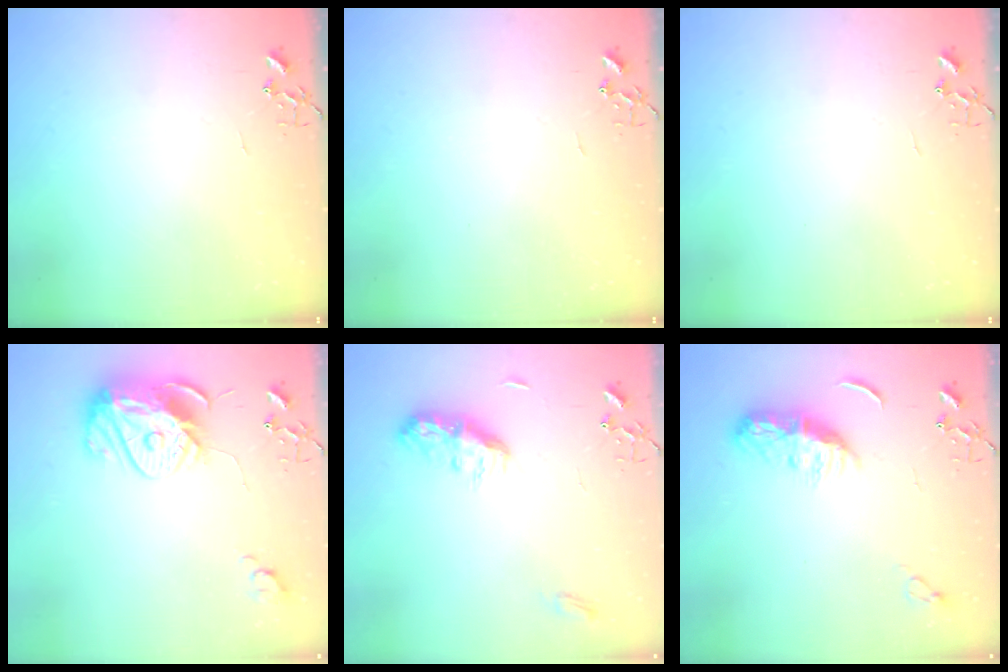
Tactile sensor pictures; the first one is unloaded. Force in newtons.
{"total": 0.0}
{"total": 0.0}
{"total": 13.9, "press": 13.8, "slide": 1.3}
{"total": 9.9, "press": 9.9, "slide": 0.1}
{"total": 9.1, "press": 9.1, "slide": 0.2}